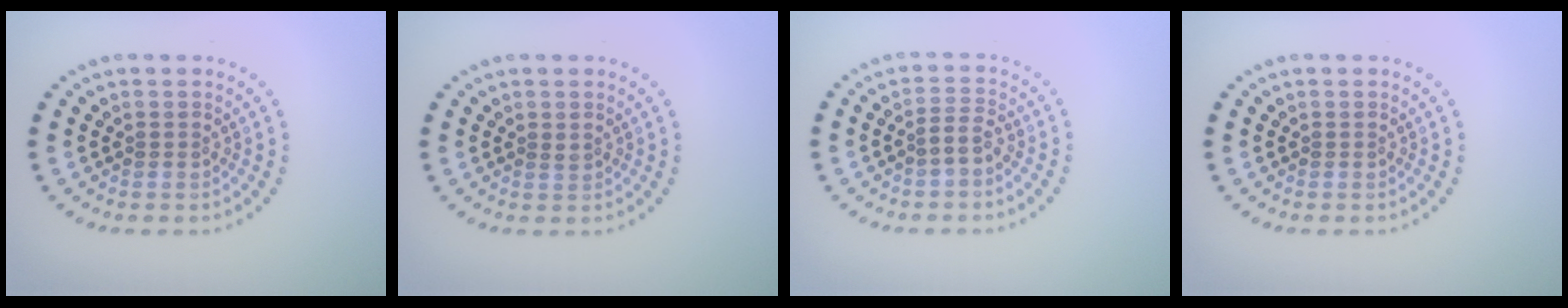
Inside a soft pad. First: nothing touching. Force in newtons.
{"total": 0.5, "press": 0.4, "slide": 0.4}
{"total": 1.6, "press": 1.3, "slide": 0.9}
{"total": 0.0}